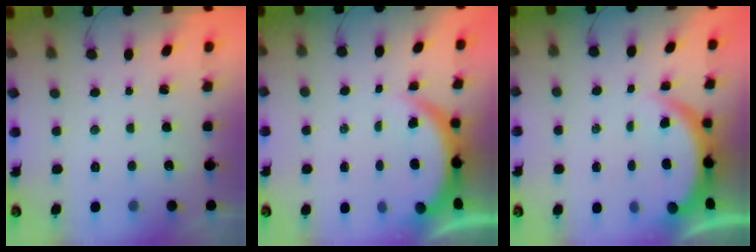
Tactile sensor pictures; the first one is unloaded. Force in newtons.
{"total": 3.8, "press": 3.8, "slide": 0.1}
{"total": 3.7, "press": 3.7, "slide": 0.1}